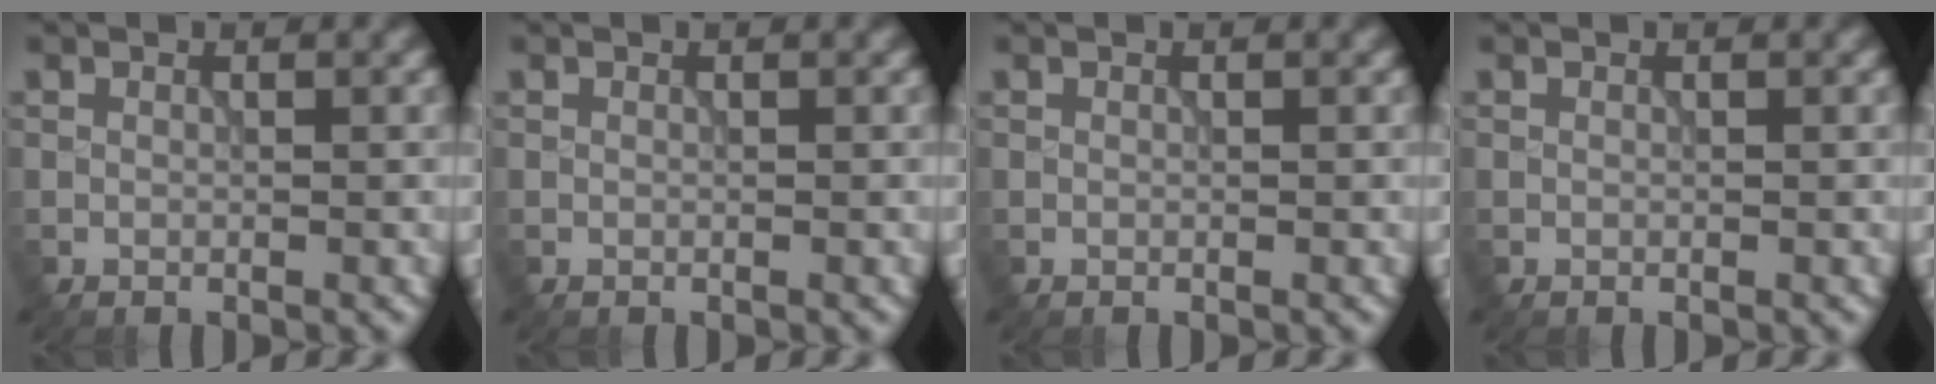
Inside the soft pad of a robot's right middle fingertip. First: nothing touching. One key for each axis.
{"total": 0.0}
{"total": 0.0}
{"total": 0.0}